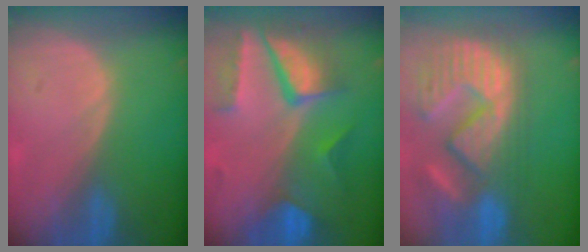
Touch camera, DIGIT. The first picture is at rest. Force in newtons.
{"total": 10.4, "press": 8.7, "slide": 5.7}
{"total": 14.5, "press": 12.4, "slide": 7.7}